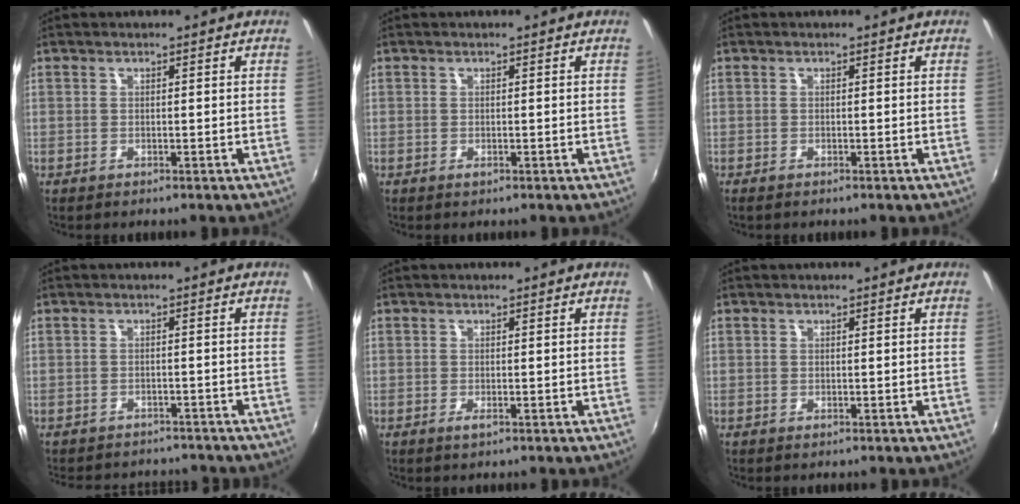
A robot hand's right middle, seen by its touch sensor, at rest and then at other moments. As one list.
[{"total": 0.0}, {"total": 0.8, "force": [-0.7, 0.2, 0.5], "torque": [-0.010, -0.004, -0.013]}, {"total": 9.1, "force": [-8.2, 2.7, 2.8], "torque": [-0.067, -0.015, -0.111]}, {"total": 1.1, "force": [-0.5, 0.0, 1.0], "torque": [-0.017, -0.002, -0.007]}, {"total": 0.0}]